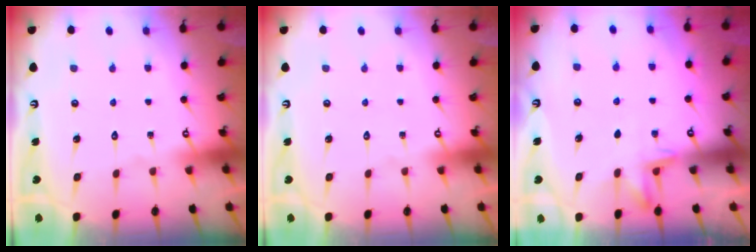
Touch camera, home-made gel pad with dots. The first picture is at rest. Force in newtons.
{"total": 0.0}
{"total": 6.1, "press": 6.0, "slide": 1.2}